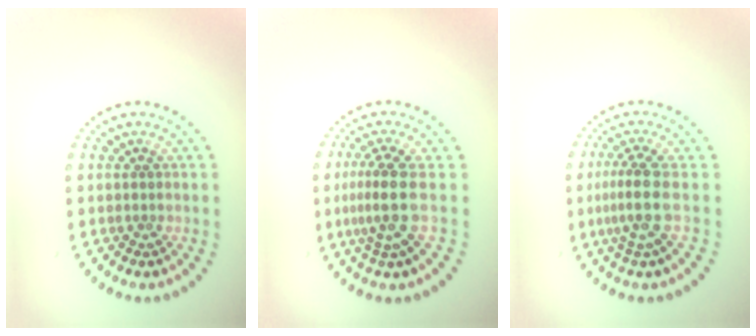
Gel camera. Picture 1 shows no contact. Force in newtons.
{"total": 3.4, "press": 2.6, "slide": 2.3}
{"total": 3.2, "press": 2.4, "slide": 2.1}